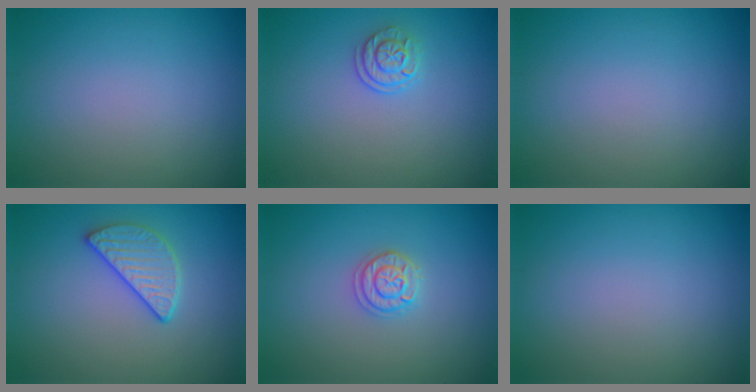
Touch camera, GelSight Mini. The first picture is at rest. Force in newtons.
{"total": 1.9, "press": 1.6, "slide": 1.1}
{"total": 0.0}
{"total": 2.9, "press": 2.6, "slide": 1.3}
{"total": 1.9, "press": 1.8, "slide": 0.3}
{"total": 0.0}